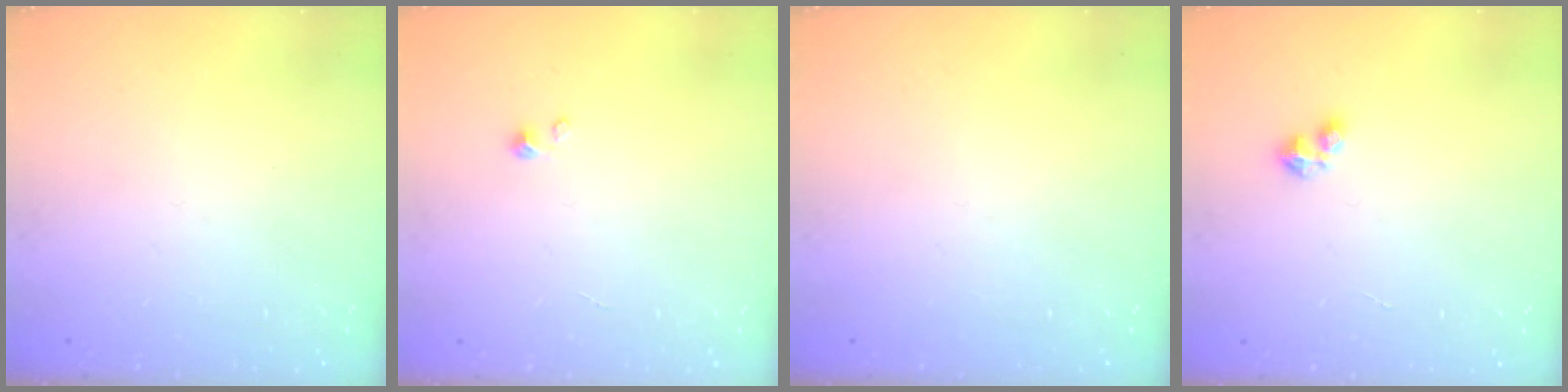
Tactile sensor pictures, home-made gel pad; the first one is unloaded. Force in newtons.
{"total": 0.7, "press": 0.7, "slide": 0.1}
{"total": 0.0}
{"total": 2.4, "press": 2.4, "slide": 0.4}